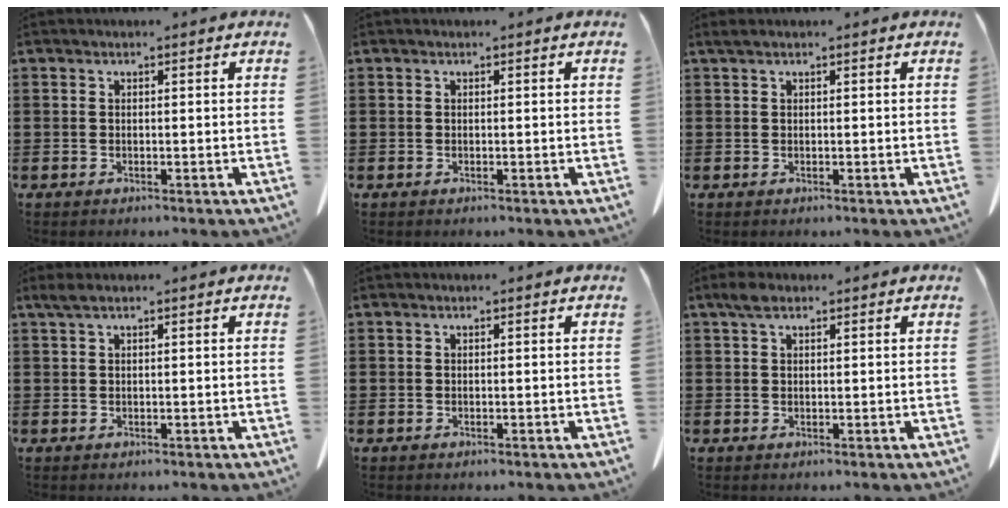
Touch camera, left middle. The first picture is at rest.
{"total": 0.0}
{"total": 0.6, "force": [0.3, 0.1, 0.5], "torque": [-0.011, 0.000, 0.007]}
{"total": 1.2, "force": [0.6, 0.1, 1.0], "torque": [-0.022, -0.001, 0.012]}
{"total": 0.0}
{"total": 2.1, "force": [1.1, 0.9, 1.5], "torque": [-0.032, 0.004, 0.020]}